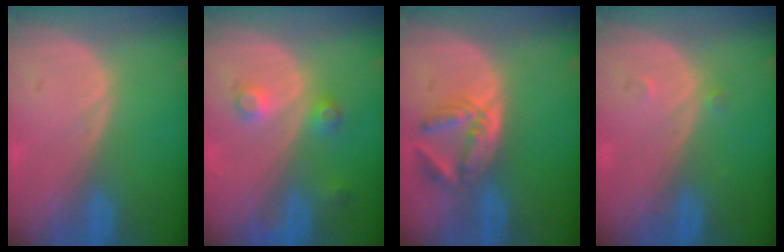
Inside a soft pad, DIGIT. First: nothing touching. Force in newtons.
{"total": 3.8, "press": 3.5, "slide": 1.4}
{"total": 5.6, "press": 5.3, "slide": 1.7}
{"total": 0.9, "press": 0.7, "slide": 0.5}